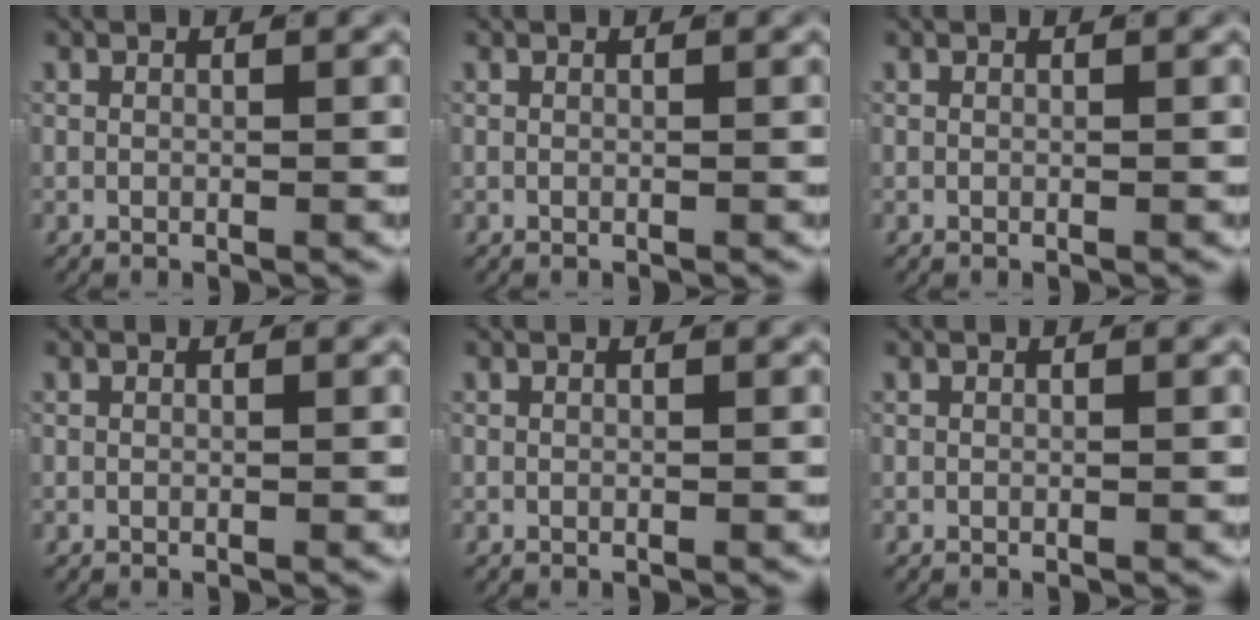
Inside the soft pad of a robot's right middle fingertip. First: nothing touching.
{"total": 0.0}
{"total": 0.0}
{"total": 0.0}
{"total": 0.0}
{"total": 0.0}